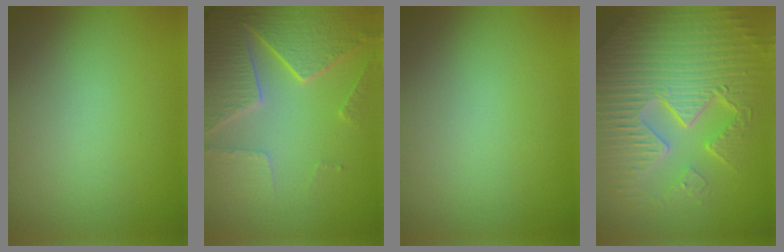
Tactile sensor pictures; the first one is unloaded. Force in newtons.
{"total": 6.7, "press": 5.4, "slide": 4.0}
{"total": 0.0}
{"total": 10.8, "press": 7.0, "slide": 8.3}